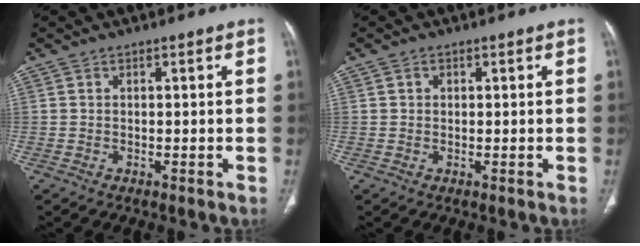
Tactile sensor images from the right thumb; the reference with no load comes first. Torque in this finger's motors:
{"motor_torque": [-0.39, 0.31, -0.64, 0.18, 0.05]}